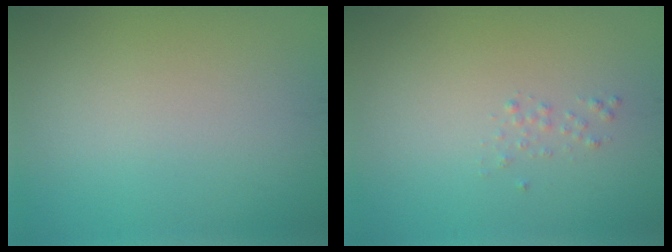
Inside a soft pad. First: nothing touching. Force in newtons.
{"total": 0.6, "press": 0.6, "slide": 0.0}